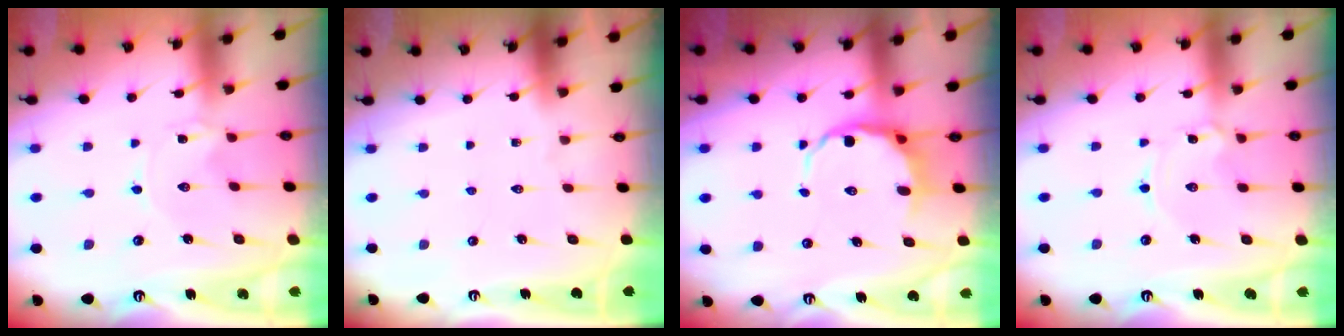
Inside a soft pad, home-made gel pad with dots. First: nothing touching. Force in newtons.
{"total": 0.0}
{"total": 8.9, "press": 8.4, "slide": 2.8}
{"total": 1.6, "press": 1.5, "slide": 0.1}